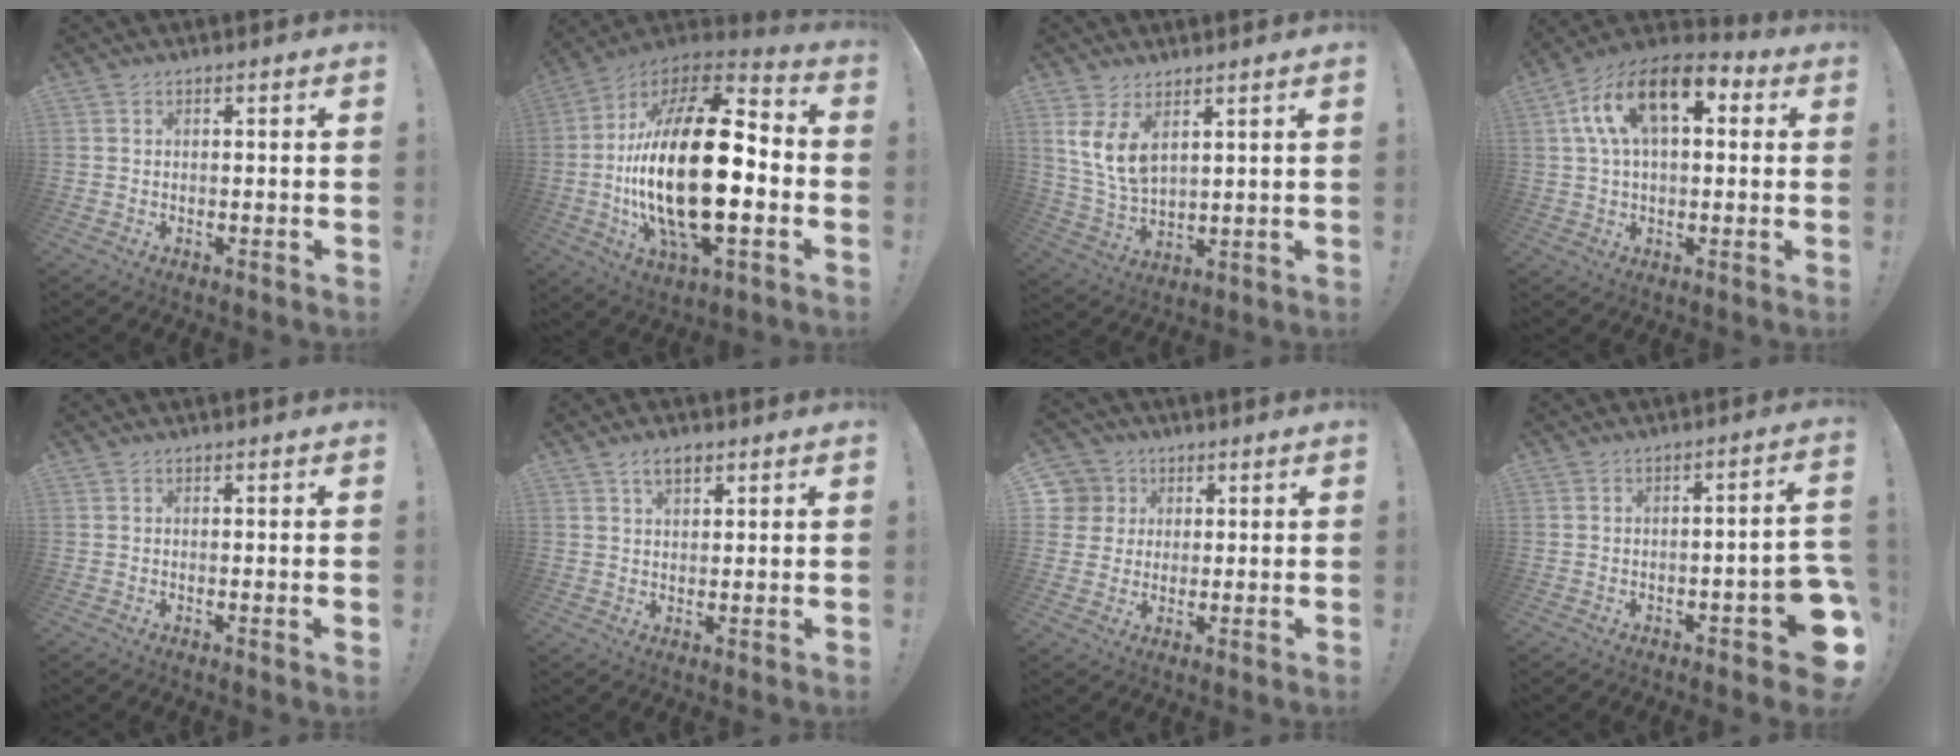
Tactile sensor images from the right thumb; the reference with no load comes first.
{"total": 30.1, "force": [-3.2, 12.7, 27.0], "torque": [-0.525, 0.009, -0.056]}
{"total": 8.8, "force": [4.8, 4.5, 5.7], "torque": [-0.118, -0.024, 0.091]}
{"total": 16.9, "force": [6.2, 8.8, 13.0], "torque": [-0.234, -0.005, 0.106]}
{"total": 0.9, "force": [0.1, -0.1, 0.9], "torque": [-0.015, -0.001, 0.001]}
{"total": 4.3, "force": [2.5, 2.3, 2.7], "torque": [-0.042, -0.005, 0.044]}
{"total": 6.4, "force": [1.7, 6.1, 1.0], "torque": [-0.018, -0.010, 0.032]}
{"total": 7.1, "force": [-3.1, 2.0, 6.1], "torque": [-0.081, 0.013, -0.046]}